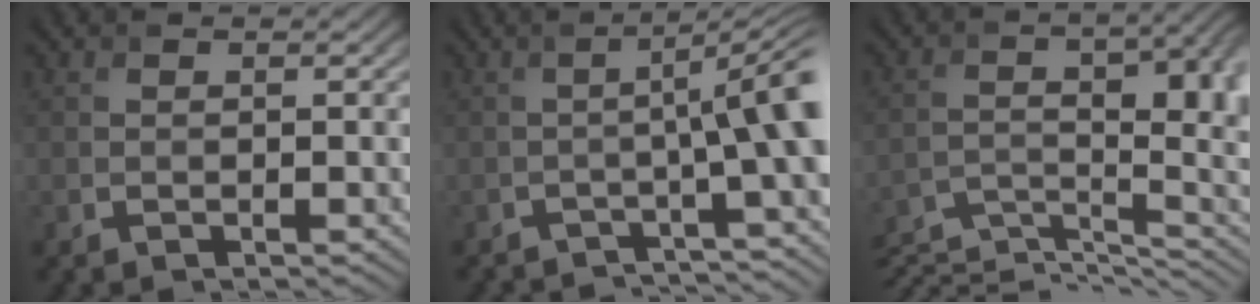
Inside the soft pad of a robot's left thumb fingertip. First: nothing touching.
{"total": 8.4, "force": [-3.1, 1.8, 7.6], "torque": [-0.079, 0.006, -0.047]}
{"total": 10.8, "force": [-5.4, 3.1, 8.9], "torque": [-0.147, -0.005, -0.070]}